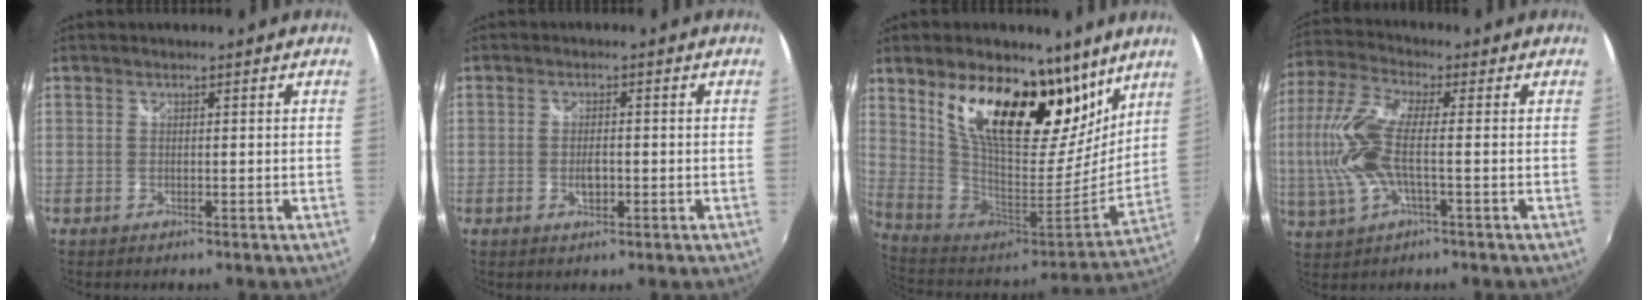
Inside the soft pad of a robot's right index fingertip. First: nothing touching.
{"total": 2.6, "force": [-0.7, 1.3, 2.1], "torque": [-0.036, -0.002, -0.011]}
{"total": 25.9, "force": [13.7, 12.1, 18.3], "torque": [-0.325, 0.005, 0.247]}
{"total": 12.6, "force": [-1.2, 4.0, 11.9], "torque": [-0.258, 0.000, -0.023]}